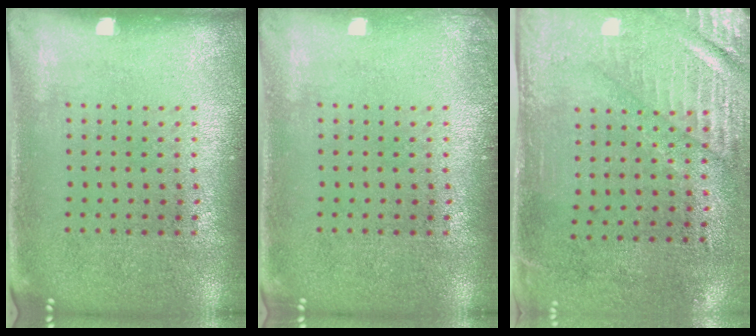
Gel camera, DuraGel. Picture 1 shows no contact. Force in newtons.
{"total": 0.6, "press": 0.6, "slide": 0.2}
{"total": 2.9, "press": 2.5, "slide": 1.5}